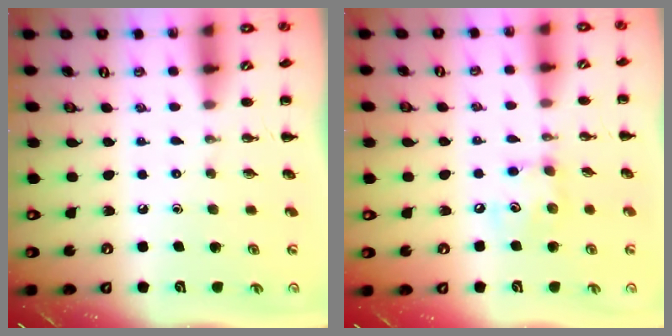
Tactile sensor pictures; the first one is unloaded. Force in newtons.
{"total": 6.9, "press": 6.9, "slide": 0.5}